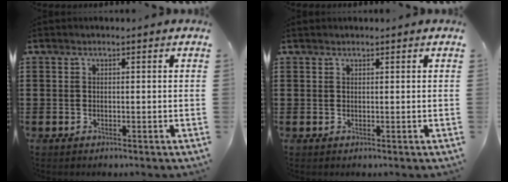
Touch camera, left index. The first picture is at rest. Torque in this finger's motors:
{"motor_torque": [1.25, -0.89, 0.03, 0.00]}